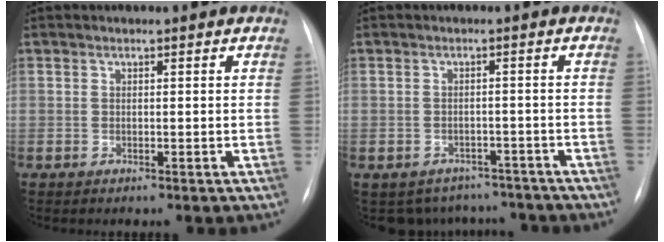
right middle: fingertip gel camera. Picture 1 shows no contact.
{"total": 7.2, "force": [-6.3, 3.5, -0.1], "torque": [0.007, 0.017, -0.072]}